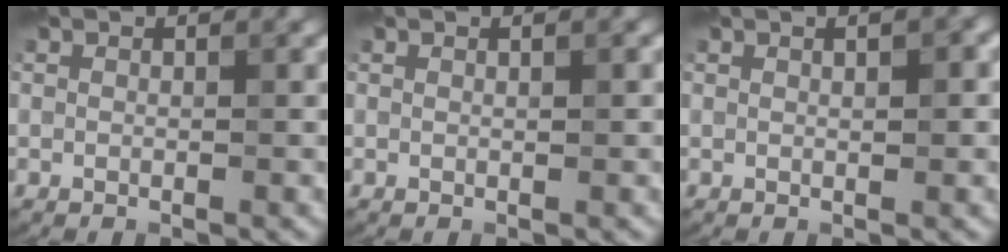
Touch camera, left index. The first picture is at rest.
{"total": 0.7, "force": [0.3, 0.1, 0.6], "torque": [-0.008, 0.003, 0.004]}
{"total": 1.8, "force": [0.5, 0.4, 1.7], "torque": [-0.023, 0.002, 0.007]}